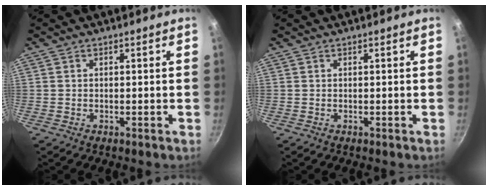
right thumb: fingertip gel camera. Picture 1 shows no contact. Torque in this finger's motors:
{"motor_torque": [0.00, 0.30, 0.31, -0.11, -0.02]}